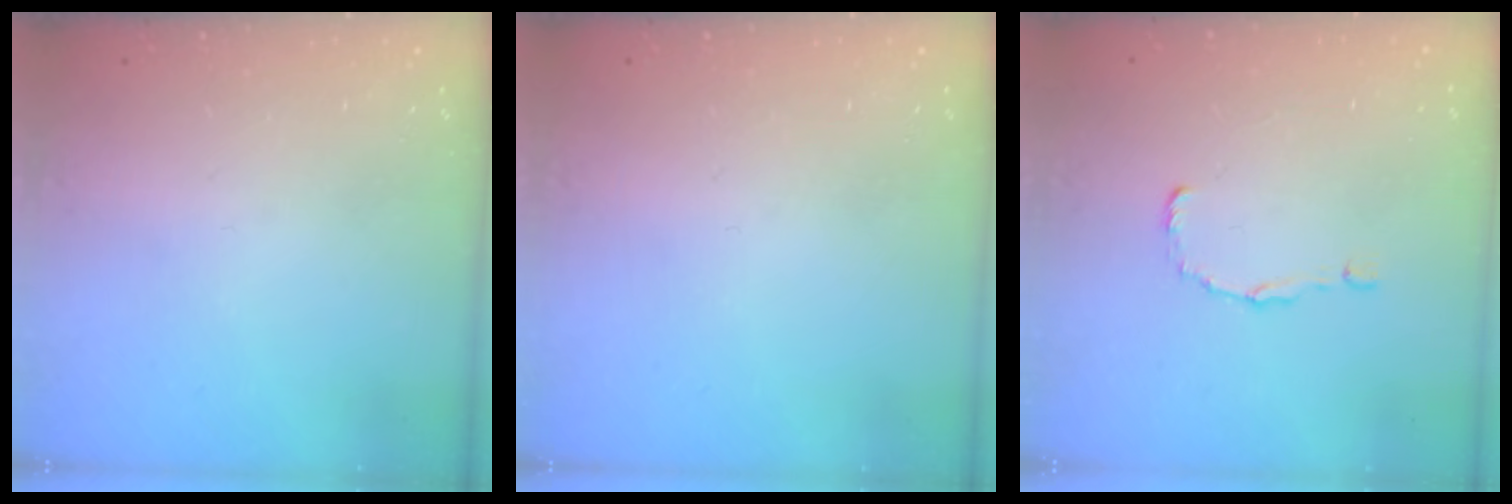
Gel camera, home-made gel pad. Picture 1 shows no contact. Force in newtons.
{"total": 0.0}
{"total": 1.5, "press": 1.5, "slide": 0.1}